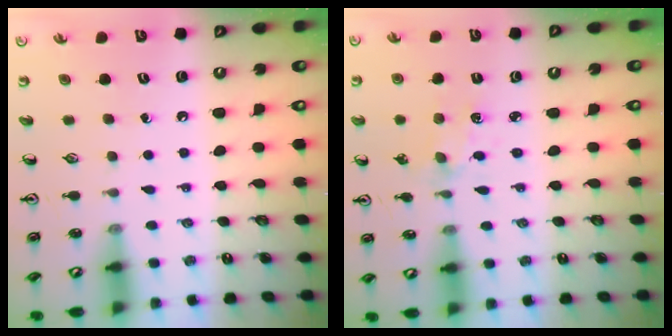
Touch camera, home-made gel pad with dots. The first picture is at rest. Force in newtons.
{"total": 2.5, "press": 2.4, "slide": 0.3}